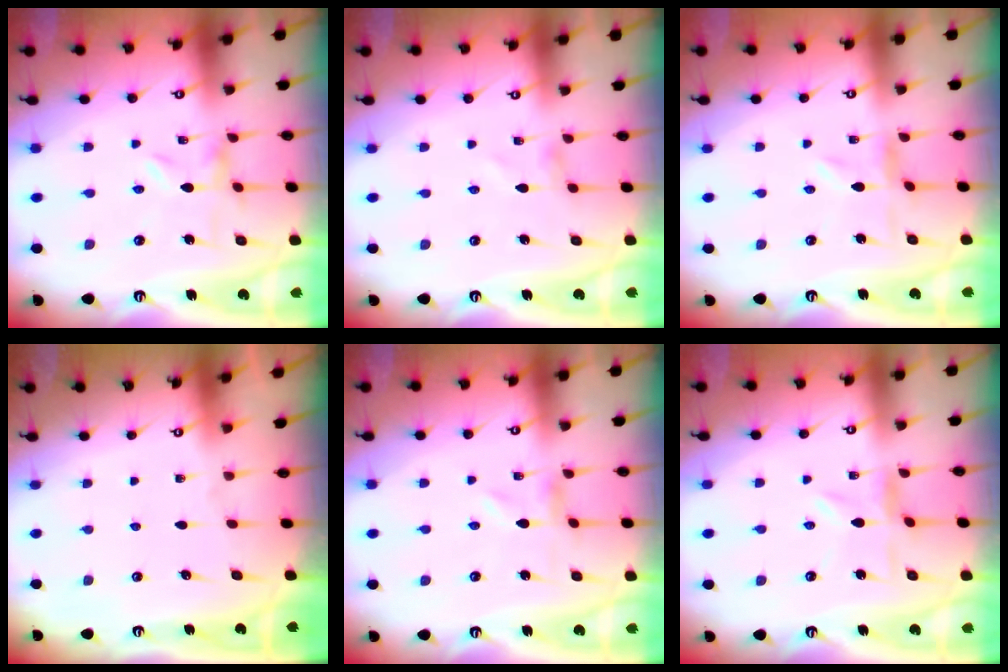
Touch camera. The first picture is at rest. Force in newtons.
{"total": 0.0}
{"total": 0.0}
{"total": 0.0}
{"total": 0.0}
{"total": 2.0, "press": 2.0, "slide": 0.3}